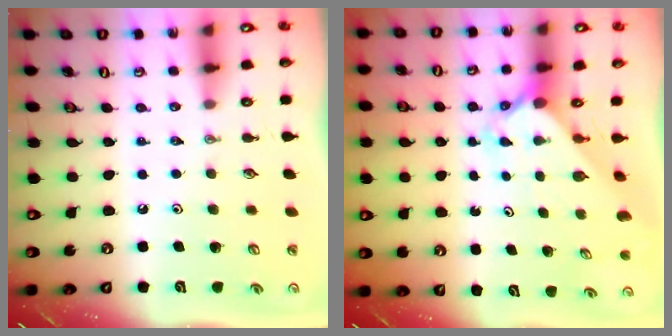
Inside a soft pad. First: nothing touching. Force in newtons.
{"total": 2.5, "press": 2.5, "slide": 0.2}